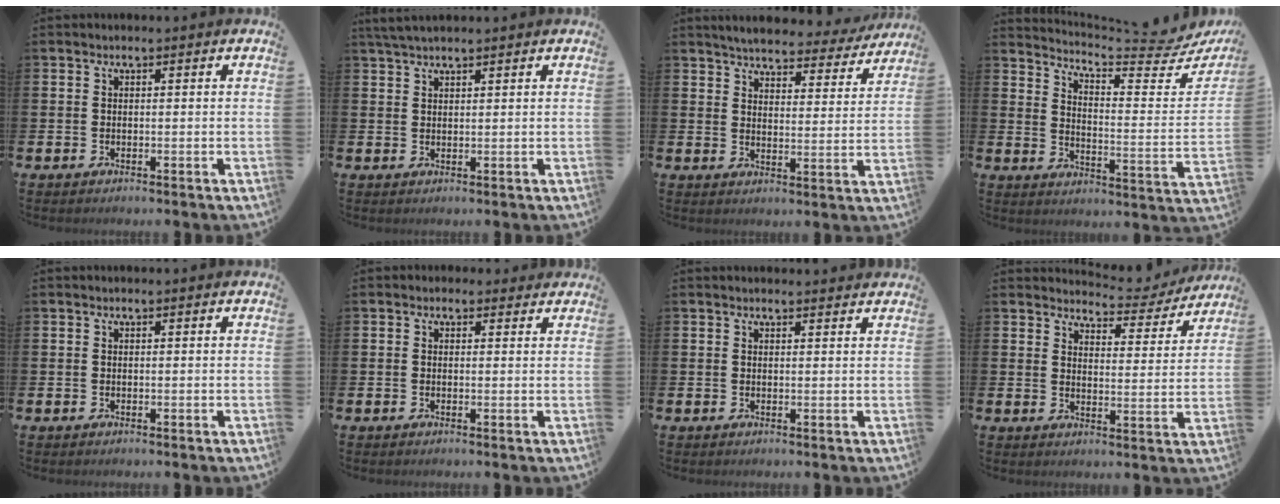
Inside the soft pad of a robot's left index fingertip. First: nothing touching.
{"total": 2.7, "force": [2.4, 0.6, 1.1], "torque": [-0.022, -0.002, 0.043]}
{"total": 4.8, "force": [4.6, 0.8, 0.8], "torque": [-0.031, -0.034, 0.076]}
{"total": 5.4, "force": [4.9, 0.5, 2.3], "torque": [-0.055, -0.052, 0.075]}
{"total": 0.0}
{"total": 0.9, "force": [0.5, 0.7, 0.1], "torque": [-0.002, 0.008, 0.008]}
{"total": 1.0, "force": [1.0, 0.1, 0.1], "torque": [0.008, -0.004, 0.016]}
{"total": 4.7, "force": [4.5, 1.2, 0.4], "torque": [-0.017, -0.036, 0.074]}